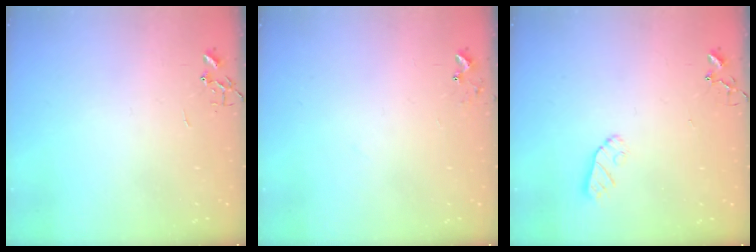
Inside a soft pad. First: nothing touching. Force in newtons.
{"total": 5.8, "press": 5.8, "slide": 0.6}
{"total": 6.5, "press": 6.5, "slide": 0.3}